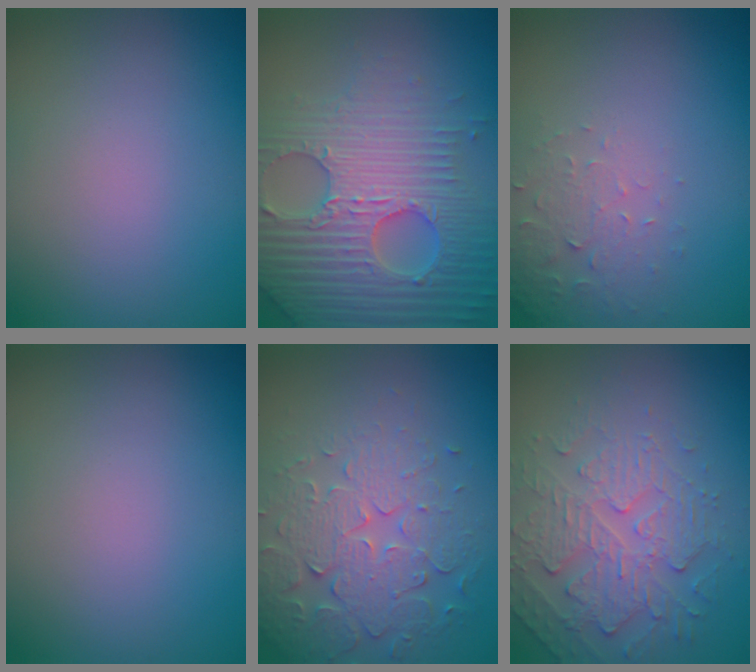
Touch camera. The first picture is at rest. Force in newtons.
{"total": 7.3, "press": 7.1, "slide": 1.7}
{"total": 2.2, "press": 2.2, "slide": 0.4}
{"total": 0.0}
{"total": 5.0, "press": 4.4, "slide": 2.5}
{"total": 4.8, "press": 3.5, "slide": 3.2}